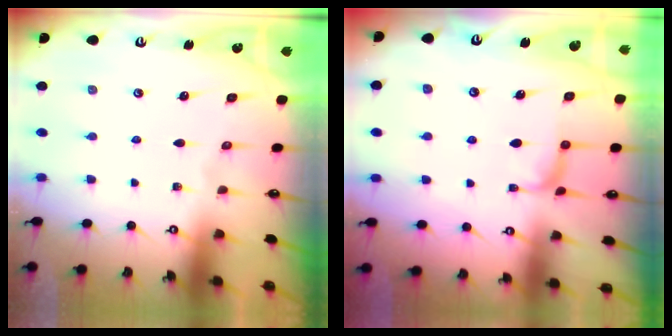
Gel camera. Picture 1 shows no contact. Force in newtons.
{"total": 2.9, "press": 2.7, "slide": 0.9}